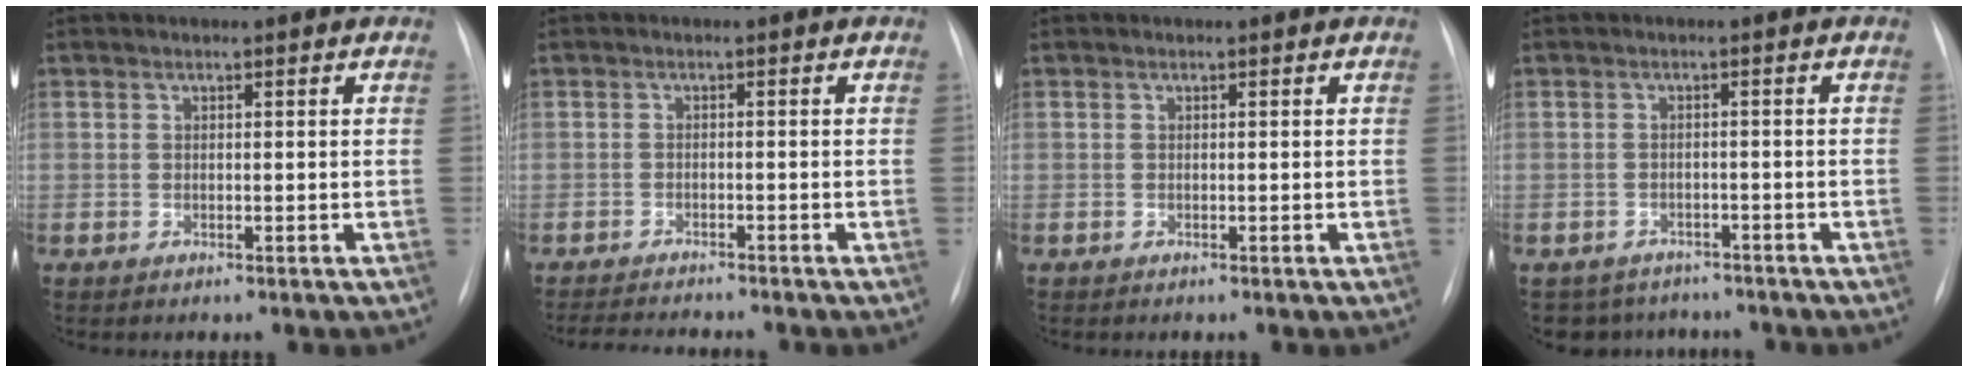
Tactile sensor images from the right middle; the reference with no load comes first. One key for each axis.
{"total": 6.2, "fx": -5.9, "fy": 0.0, "fz": 1.9, "tx": -0.026, "ty": -0.014, "tz": -0.092}
{"total": 0.0}
{"total": 6.4, "fx": -5.5, "fy": 3.2, "fz": 0.1, "tx": -0.001, "ty": 0.011, "tz": -0.068}